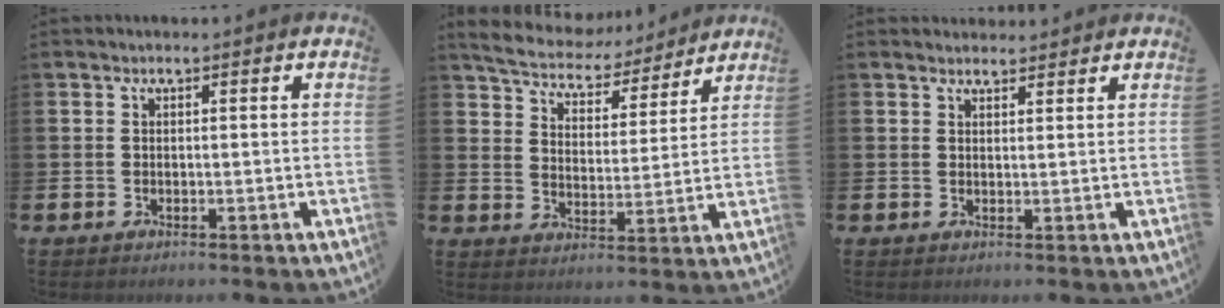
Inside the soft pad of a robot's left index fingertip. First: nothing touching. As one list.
[{"total": 6.8, "force": [6.6, 1.5, 1.1], "torque": [-0.053, -0.049, 0.113]}, {"total": 2.0, "force": [1.9, 0.6, -0.1], "torque": [0.006, -0.009, 0.034]}]